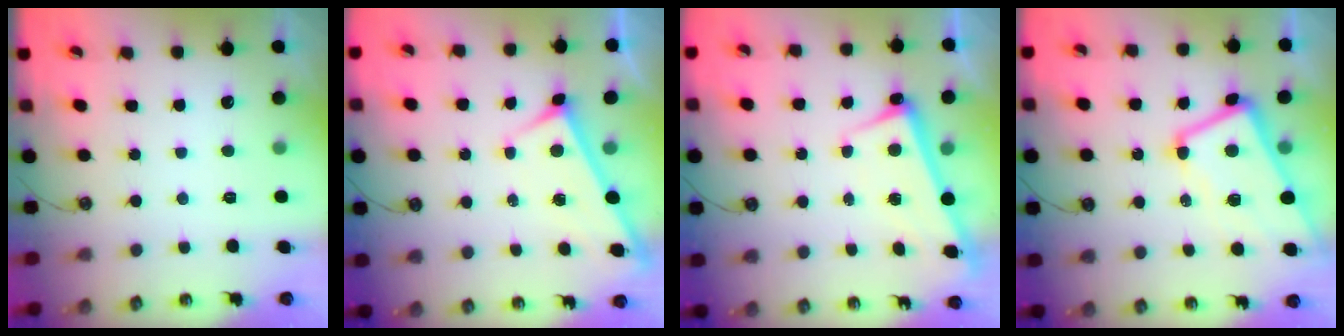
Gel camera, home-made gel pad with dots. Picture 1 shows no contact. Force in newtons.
{"total": 2.9, "press": 2.9, "slide": 0.3}
{"total": 2.5, "press": 2.4, "slide": 0.5}
{"total": 4.7, "press": 4.5, "slide": 1.4}